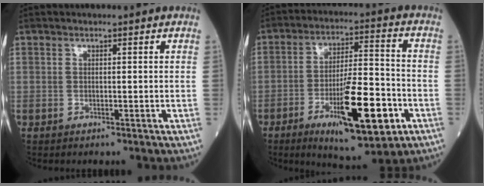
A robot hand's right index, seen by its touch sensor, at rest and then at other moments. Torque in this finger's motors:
{"motor_torque": [1.42, -0.72, 0.98, 0.21]}